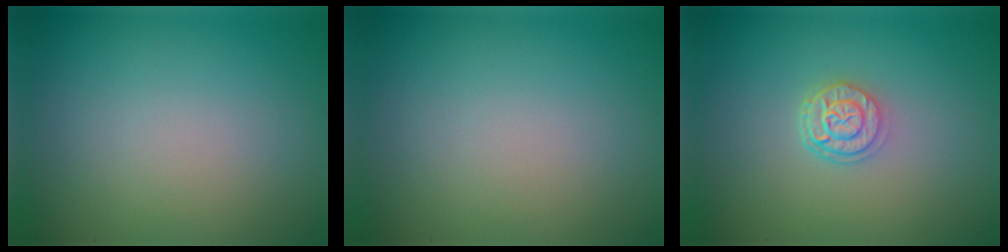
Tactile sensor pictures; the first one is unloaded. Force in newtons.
{"total": 0.0}
{"total": 2.6, "press": 2.1, "slide": 1.5}